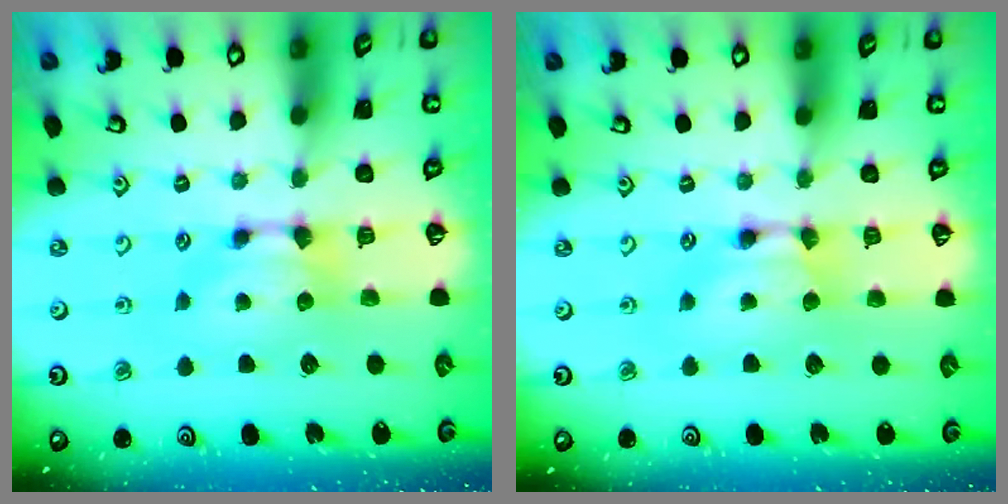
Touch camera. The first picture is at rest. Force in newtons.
{"total": 1.6, "press": 1.6, "slide": 0.1}